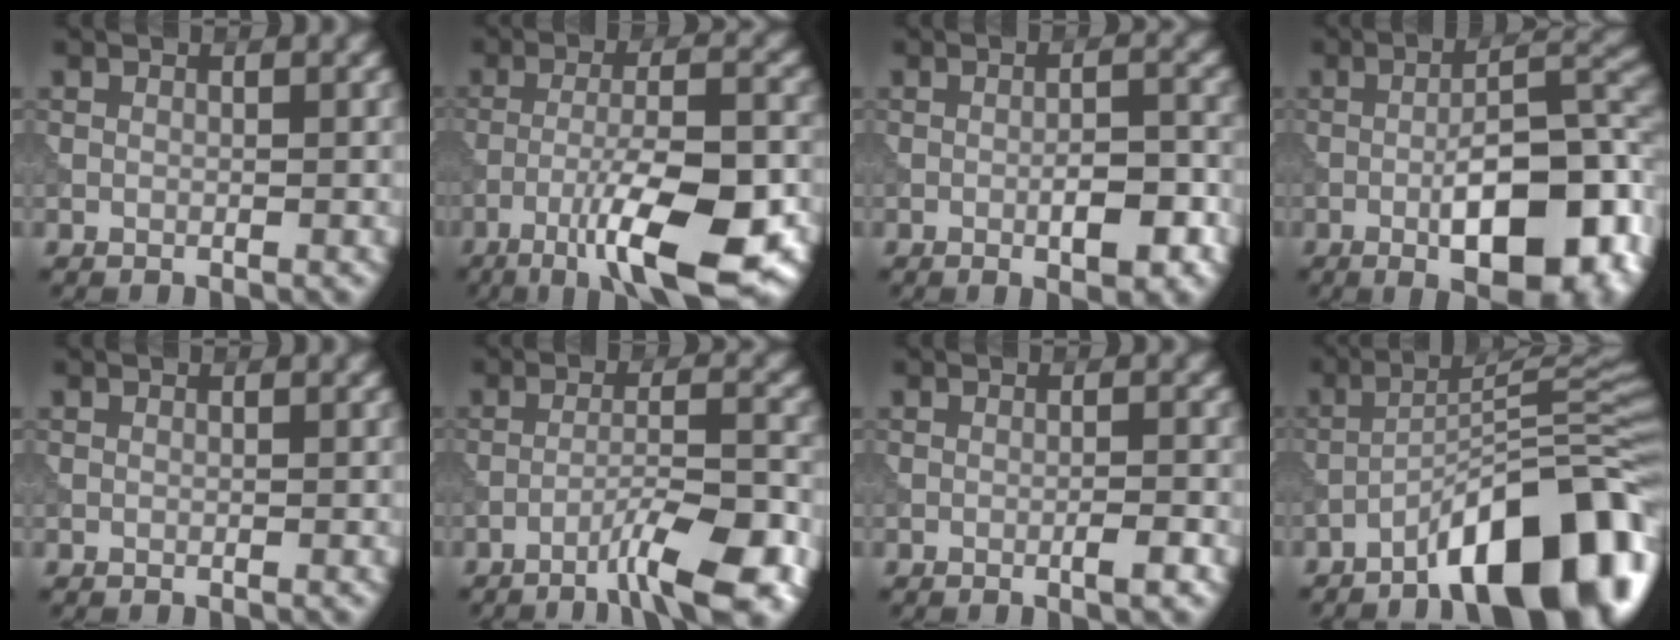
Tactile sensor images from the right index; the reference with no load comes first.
{"total": 11.8, "force": [-6.0, 2.9, 9.8], "torque": [-0.160, -0.001, -0.100]}
{"total": 4.1, "force": [-1.4, 1.1, 3.7], "torque": [-0.055, 0.001, -0.019]}
{"total": 12.5, "force": [-4.2, 4.6, 10.8], "torque": [-0.156, 0.000, -0.061]}
{"total": 0.0}
{"total": 6.4, "force": [-3.9, 0.9, 5.0], "torque": [-0.078, 0.009, -0.064]}
{"total": 1.6, "force": [-0.6, 0.1, 1.4], "torque": [-0.020, 0.003, -0.013]}
{"total": 13.3, "force": [-8.1, 3.3, 10.0], "torque": [-0.138, 0.019, -0.135]}